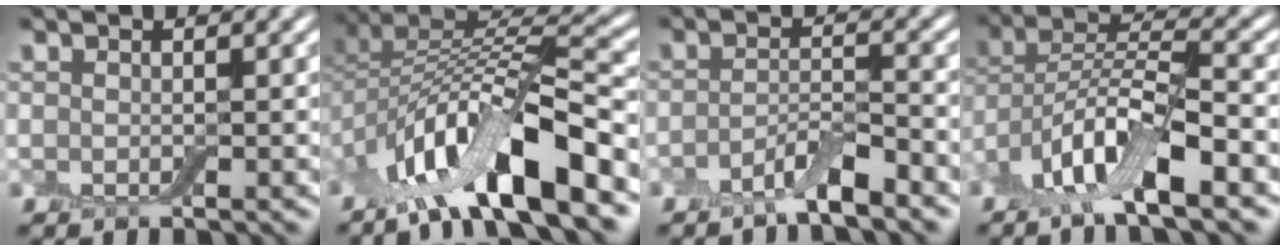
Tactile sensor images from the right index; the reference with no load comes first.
{"total": 11.0, "force": [-6.1, 3.5, 8.4], "torque": [-0.140, 0.015, -0.116]}
{"total": 3.1, "force": [-2.3, 0.5, 2.1], "torque": [-0.038, 0.007, -0.051]}
{"total": 8.8, "force": [-5.1, 2.2, 6.9], "torque": [-0.122, 0.008, -0.105]}